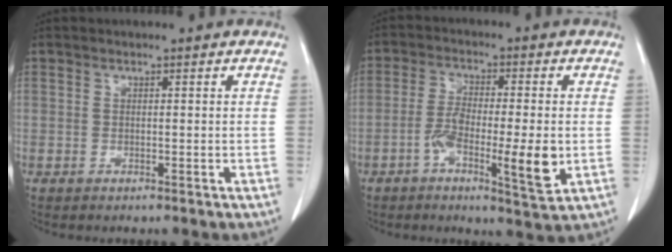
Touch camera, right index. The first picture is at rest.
{"total": 9.5, "force": [-2.5, 1.7, 9.0], "torque": [-0.153, -0.005, -0.042]}